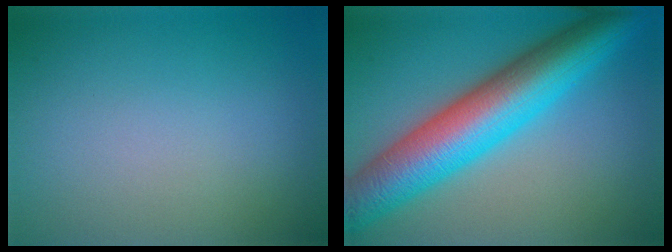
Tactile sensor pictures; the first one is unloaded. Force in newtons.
{"total": 11.2, "press": 11.2, "slide": 0.1}